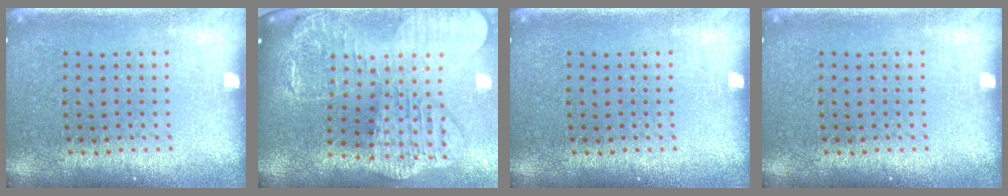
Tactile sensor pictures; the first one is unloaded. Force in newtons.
{"total": 3.5, "press": 2.8, "slide": 2.1}
{"total": 0.0}
{"total": 0.0}